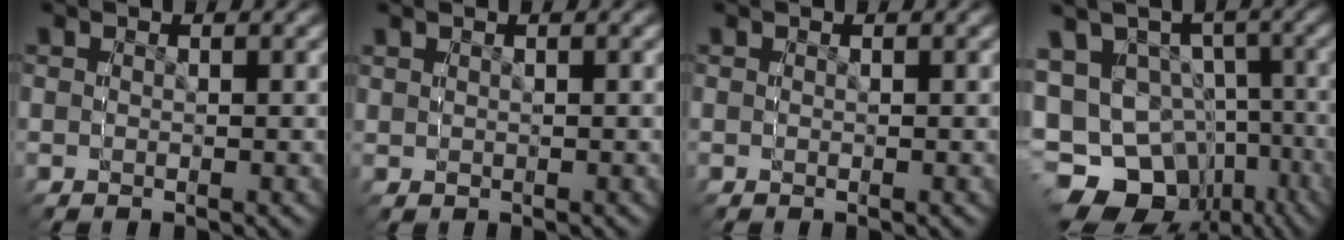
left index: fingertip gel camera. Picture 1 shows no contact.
{"total": 1.3, "force": [0.6, 0.9, 0.7], "torque": [-0.012, -0.001, 0.014]}
{"total": 0.0}
{"total": 13.3, "force": [-3.6, 11.9, 4.7], "torque": [-0.112, -0.071, -0.044]}